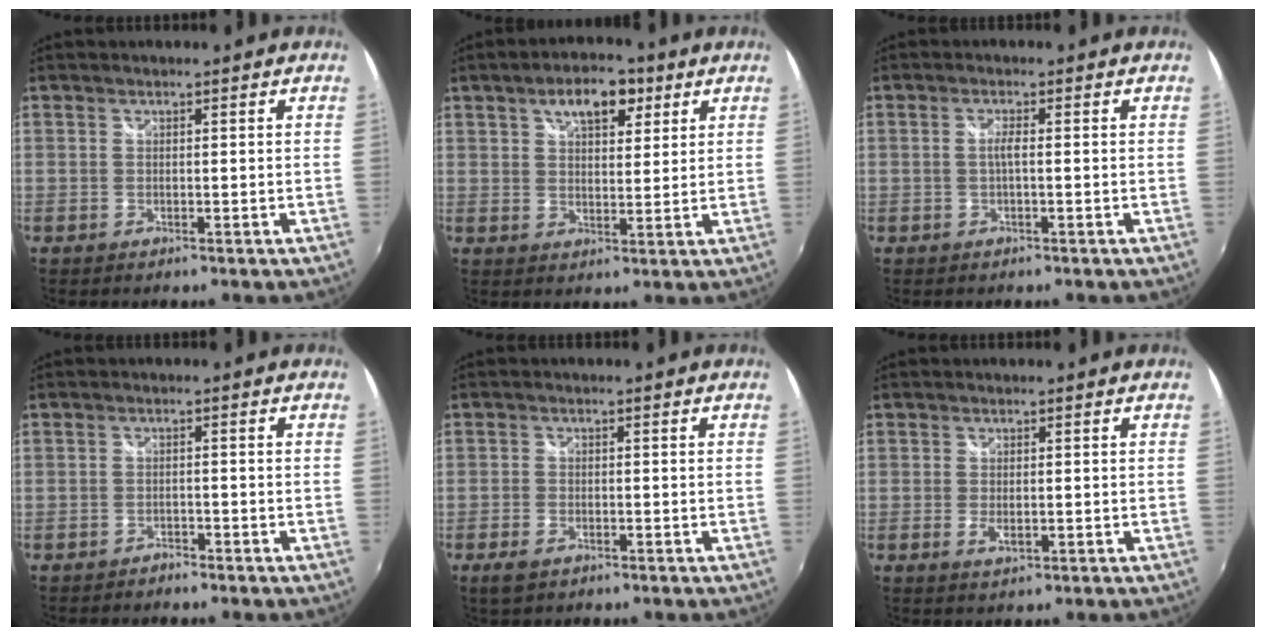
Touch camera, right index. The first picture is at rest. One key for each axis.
{"total": 8.2, "fx": 4.3, "fy": 4.0, "fz": 5.7, "tx": -0.088, "ty": 0.021, "tz": 0.069}
{"total": 1.5, "fx": -0.3, "fy": -0.1, "fz": 1.5, "tx": -0.027, "ty": 0.002, "tz": -0.008}
{"total": 1.8, "fx": -1.6, "fy": 0.6, "fz": 0.2, "tx": -0.008, "ty": -0.004, "tz": -0.029}
{"total": 3.6, "fx": -2.3, "fy": 2.0, "fz": 2.0, "tx": -0.050, "ty": -0.007, "tz": -0.043}
{"total": 2.0, "fx": -0.5, "fy": 1.0, "fz": 1.6, "tx": -0.029, "ty": -0.005, "tz": -0.006}